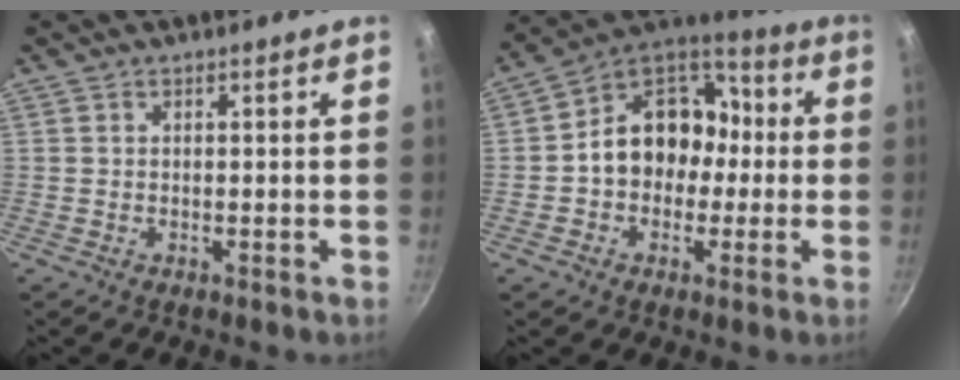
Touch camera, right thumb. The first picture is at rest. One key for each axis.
{"total": 15.6, "fx": -0.6, "fy": 11.8, "fz": 10.2, "tx": -0.116, "ty": 0.044, "tz": -0.021}